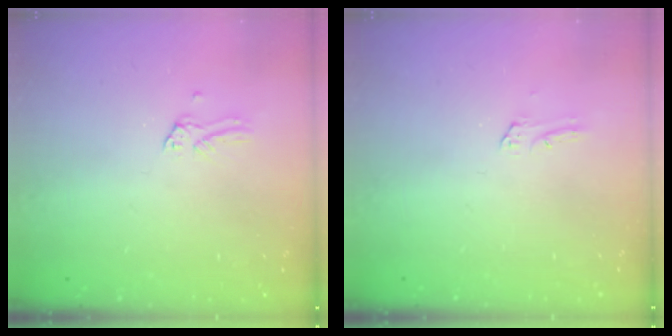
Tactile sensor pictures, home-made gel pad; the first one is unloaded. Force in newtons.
{"total": 1.6, "press": 1.6, "slide": 0.2}